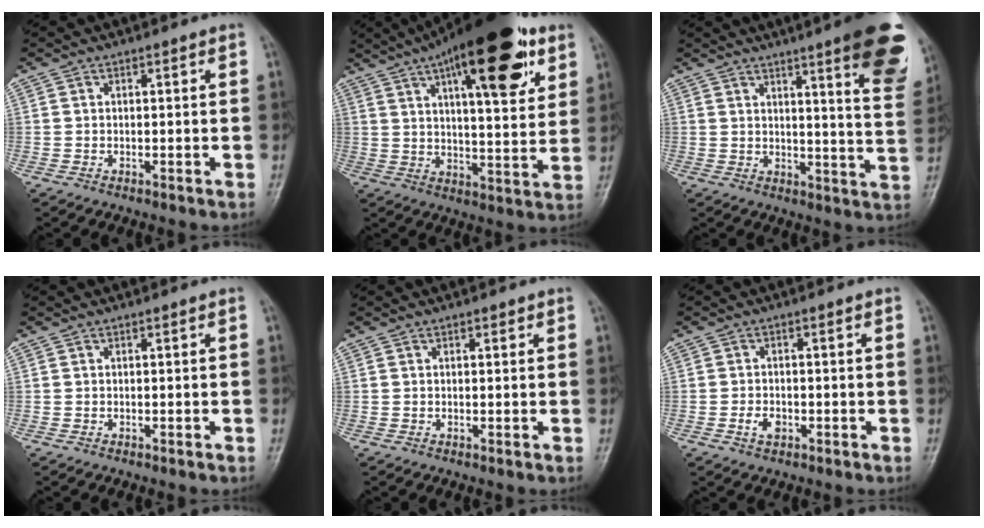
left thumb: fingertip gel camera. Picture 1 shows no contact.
{"total": 23.0, "force": [11.6, 7.7, 18.3], "torque": [-0.253, -0.020, 0.174]}
{"total": 17.1, "force": [10.0, 2.4, 13.7], "torque": [-0.143, -0.050, 0.115]}
{"total": 0.0}
{"total": 1.0, "force": [0.6, 0.5, 0.6], "torque": [-0.002, -0.002, 0.006]}
{"total": 2.6, "force": [-1.0, 1.8, 1.6], "torque": [-0.025, 0.004, -0.018]}